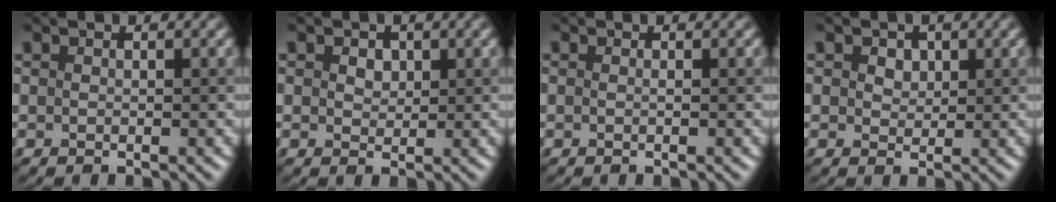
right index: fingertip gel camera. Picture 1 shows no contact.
{"total": 1.8, "force": [0.7, 1.3, 1.0], "torque": [-0.013, 0.008, 0.001]}
{"total": 0.0}
{"total": 2.2, "force": [1.0, 1.6, 1.1], "torque": [-0.018, 0.012, 0.000]}